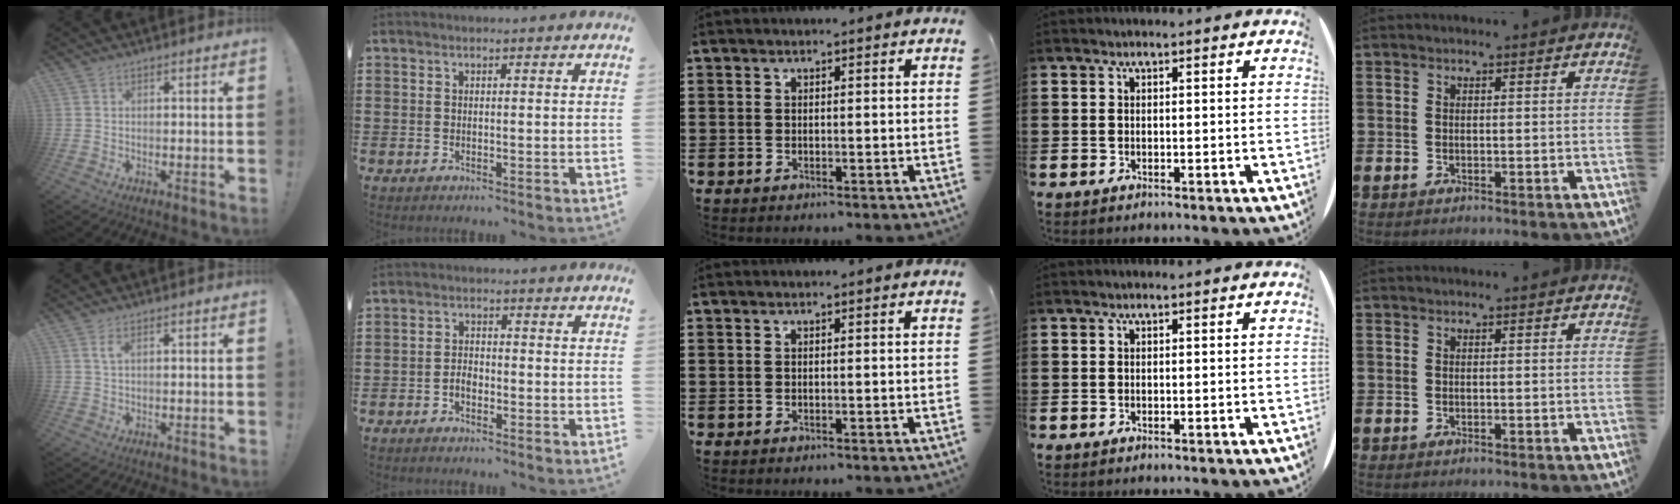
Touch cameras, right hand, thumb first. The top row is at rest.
{"thumb": {"total": 2.0, "force": [0.8, 0.3, 1.7], "torque": [-0.030, 0.000, 0.012]}, "index": {"total": 2.1, "force": [-1.1, 1.2, 1.3], "torque": [-0.028, 0.003, -0.022]}}